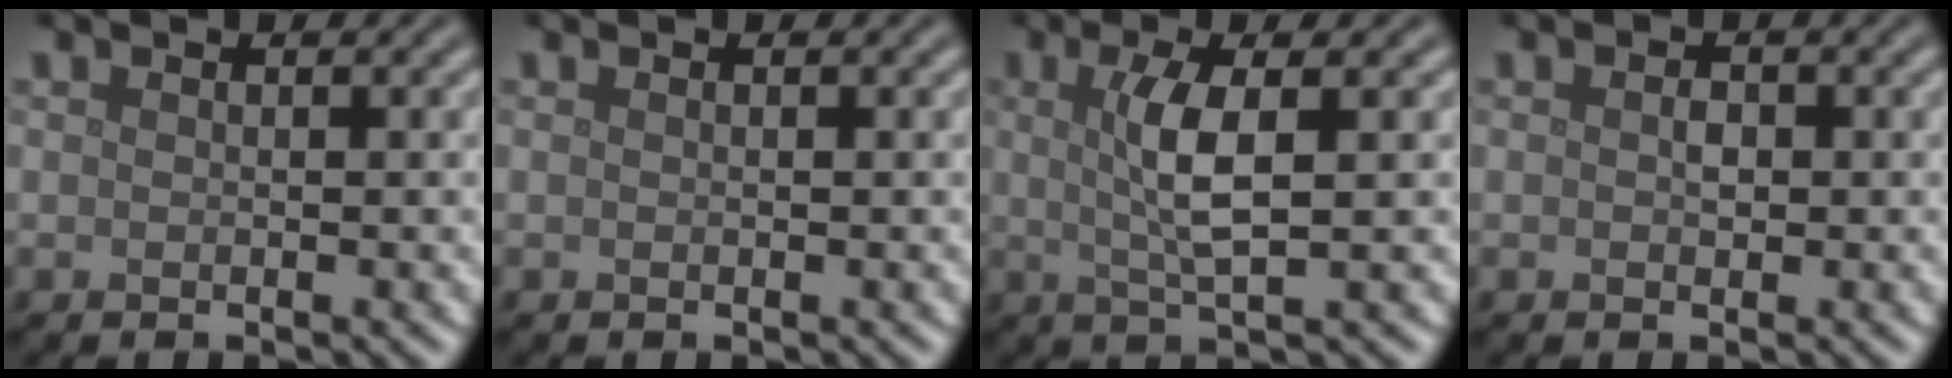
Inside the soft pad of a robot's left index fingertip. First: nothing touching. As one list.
[{"total": 0.0}, {"total": 3.9, "force": [0.6, 0.8, 3.8], "torque": [-0.079, 0.000, 0.011]}, {"total": 1.0, "force": [0.0, 0.6, 0.7], "torque": [-0.012, 0.000, -0.002]}]